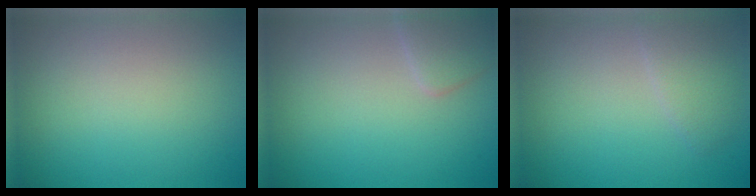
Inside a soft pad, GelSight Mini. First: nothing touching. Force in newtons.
{"total": 2.0, "press": 2.0, "slide": 0.0}
{"total": 1.9, "press": 1.9, "slide": 0.1}